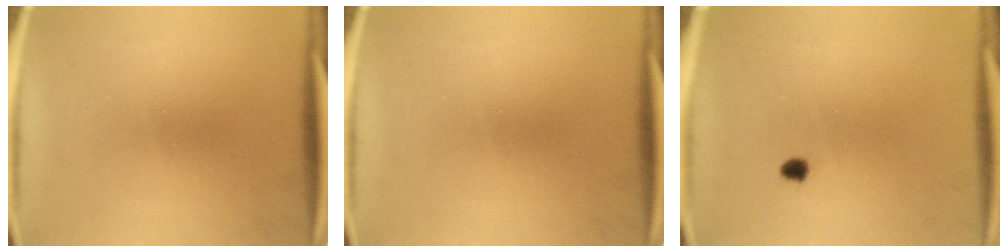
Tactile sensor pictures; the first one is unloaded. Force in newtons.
{"total": 0.0}
{"total": 1.3}